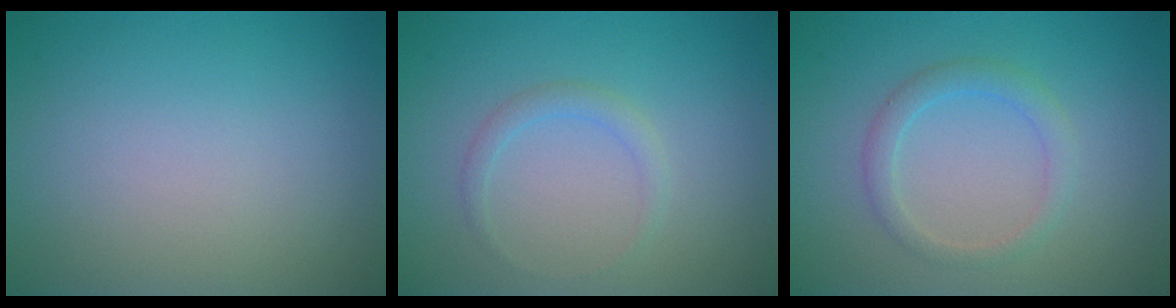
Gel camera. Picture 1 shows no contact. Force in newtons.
{"total": 1.3, "press": 1.3, "slide": 0.1}
{"total": 2.1, "press": 2.1, "slide": 0.1}